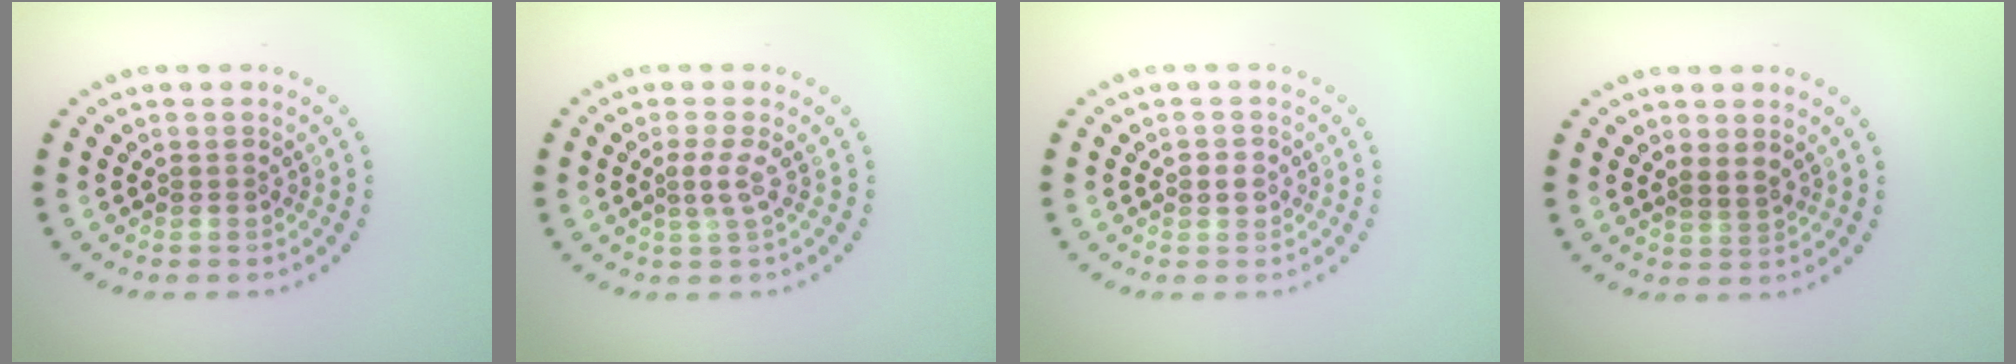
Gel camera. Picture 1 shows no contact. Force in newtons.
{"total": 1.5, "press": 1.0, "slide": 1.1}
{"total": 1.1, "press": 1.0, "slide": 0.3}
{"total": 1.3, "press": 1.1, "slide": 0.6}